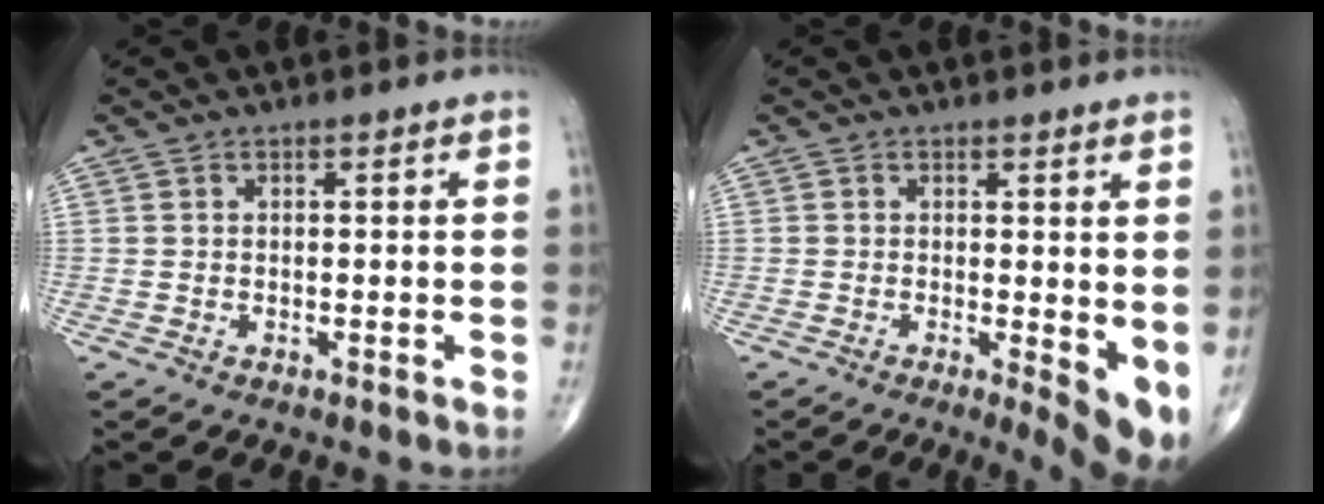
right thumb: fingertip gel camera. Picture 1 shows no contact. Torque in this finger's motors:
{"motor_torque": [0.15, 0.49, 0.42, 0.13, 0.05]}